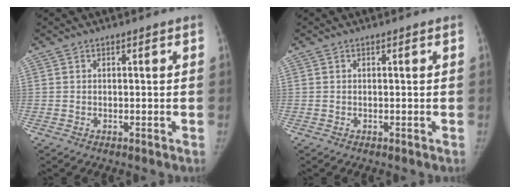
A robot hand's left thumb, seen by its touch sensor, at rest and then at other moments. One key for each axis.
{"total": 0.0}